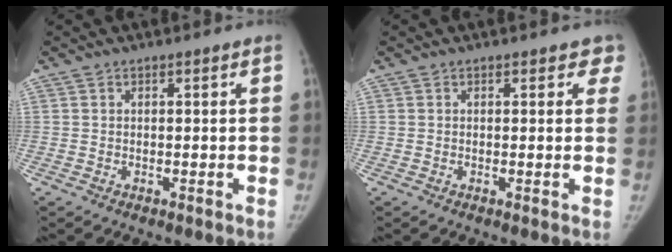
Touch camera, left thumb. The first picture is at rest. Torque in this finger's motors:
{"motor_torque": [-0.12, 0.03, 0.05, 0.30, -0.01]}